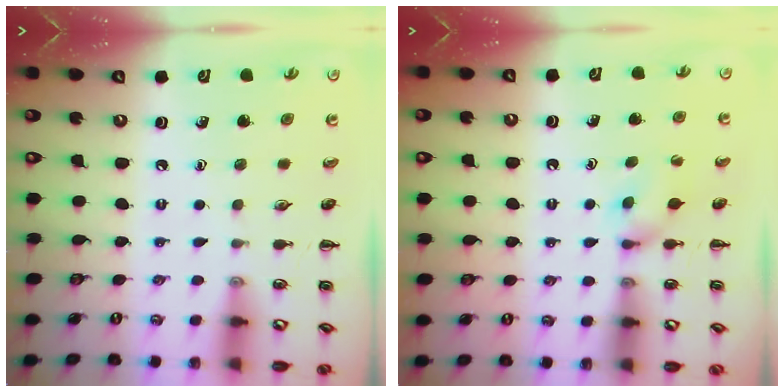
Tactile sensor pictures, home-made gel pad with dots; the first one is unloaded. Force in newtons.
{"total": 4.4, "press": 4.2, "slide": 1.2}